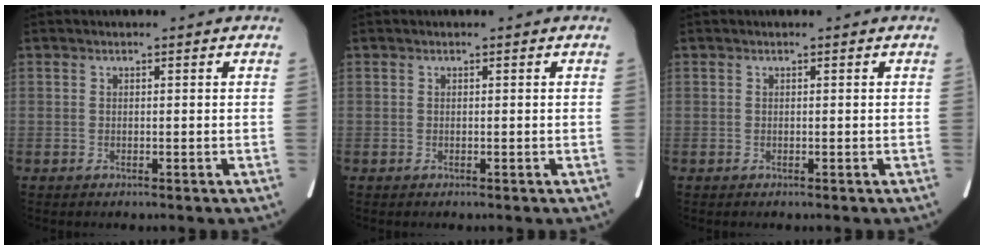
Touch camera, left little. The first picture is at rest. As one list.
[{"total": 0.0}, {"total": 0.0}]